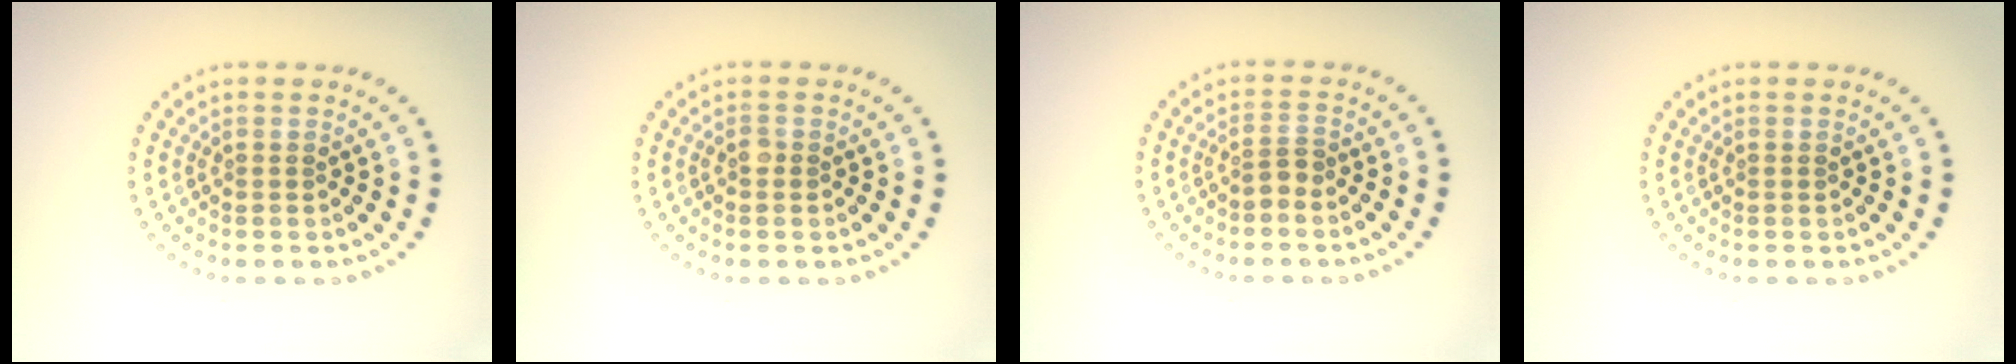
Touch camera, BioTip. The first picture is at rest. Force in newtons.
{"total": 0.6, "press": 0.5, "slide": 0.3}
{"total": 1.2, "press": 0.8, "slide": 0.8}
{"total": 0.0}